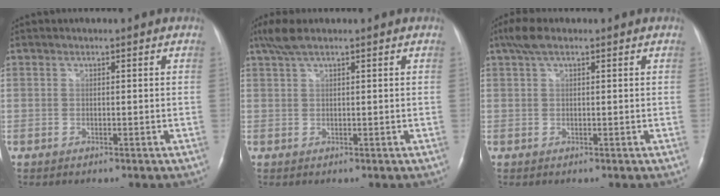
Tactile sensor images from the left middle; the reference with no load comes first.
{"total": 3.4, "force": [2.5, 0.3, 2.3], "torque": [-0.058, 0.016, 0.055]}
{"total": 3.4, "force": [2.3, 1.0, 2.3], "torque": [-0.056, 0.021, 0.046]}